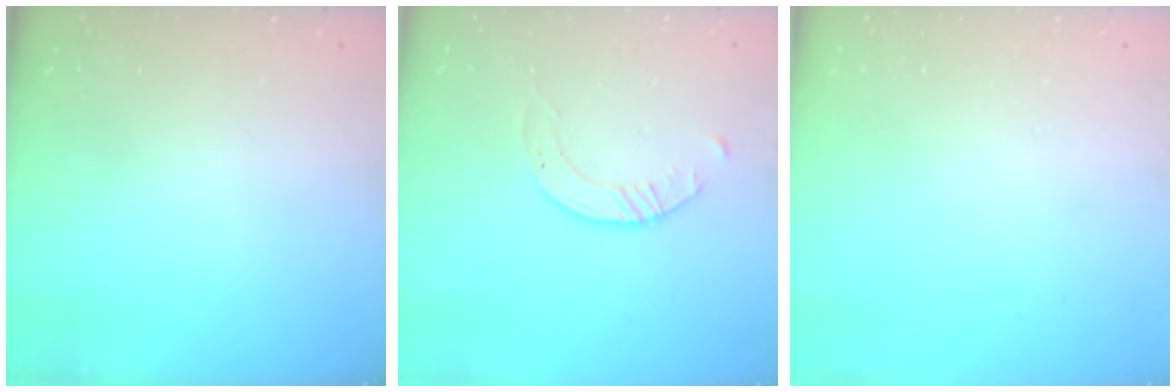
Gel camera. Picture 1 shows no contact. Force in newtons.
{"total": 2.7, "press": 2.7, "slide": 0.3}
{"total": 0.0}